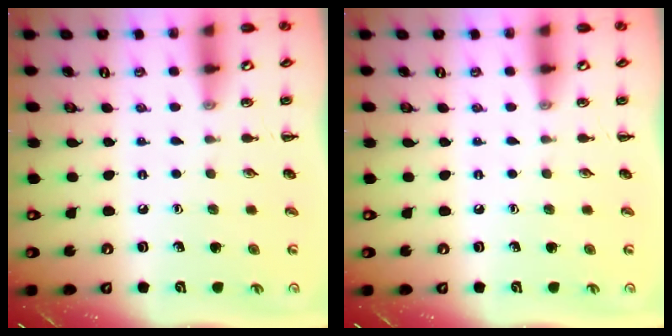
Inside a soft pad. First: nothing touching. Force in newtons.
{"total": 0.0}